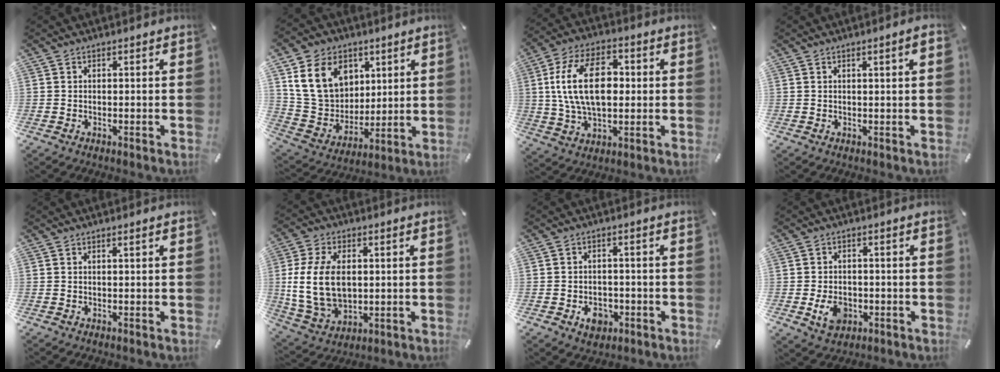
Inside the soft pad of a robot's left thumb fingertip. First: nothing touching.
{"total": 16.2, "force": [6.2, 13.1, 7.3], "torque": [-0.147, -0.013, 0.125]}
{"total": 16.7, "force": [1.8, 10.5, 12.9], "torque": [-0.269, 0.009, 0.025]}
{"total": 2.2, "force": [0.7, 0.2, 2.0], "torque": [-0.036, 0.001, 0.011]}
{"total": 0.8, "force": [0.4, 0.0, 0.7], "torque": [-0.012, 0.001, 0.006]}
{"total": 14.7, "force": [1.1, 10.2, 10.5], "torque": [-0.228, 0.002, 0.020]}
{"total": 5.6, "force": [-2.2, 4.4, 2.6], "torque": [-0.046, 0.007, -0.040]}
{"total": 6.4, "force": [-1.7, 5.0, 3.6], "torque": [-0.063, 0.000, -0.032]}